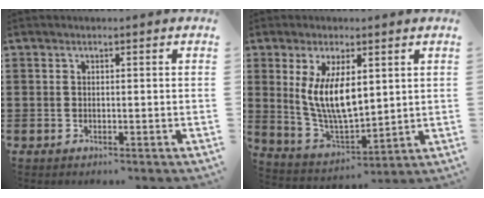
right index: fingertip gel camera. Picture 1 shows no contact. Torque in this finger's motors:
{"motor_torque": [2.14, 0.00, 1.05, 0.21]}